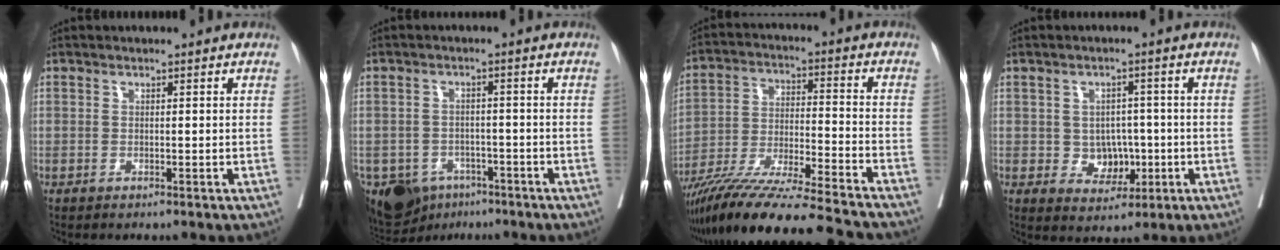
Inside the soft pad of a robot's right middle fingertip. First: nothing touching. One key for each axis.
{"total": 12.3, "fx": -7.3, "fy": 8.6, "fz": 4.9, "tx": -0.116, "ty": -0.004, "tz": -0.100}
{"total": 20.9, "fx": -18.2, "fy": -0.6, "fz": 10.2, "tx": -0.187, "ty": -0.041, "tz": -0.308}
{"total": 5.0, "fx": -0.7, "fy": 4.1, "fz": 2.8, "tx": -0.028, "ty": 0.007, "tz": -0.001}